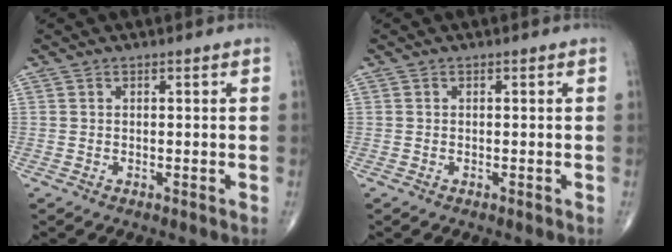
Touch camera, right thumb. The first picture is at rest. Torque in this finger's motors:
{"motor_torque": [0.03, 0.23, -0.13, -0.02, 0.00]}